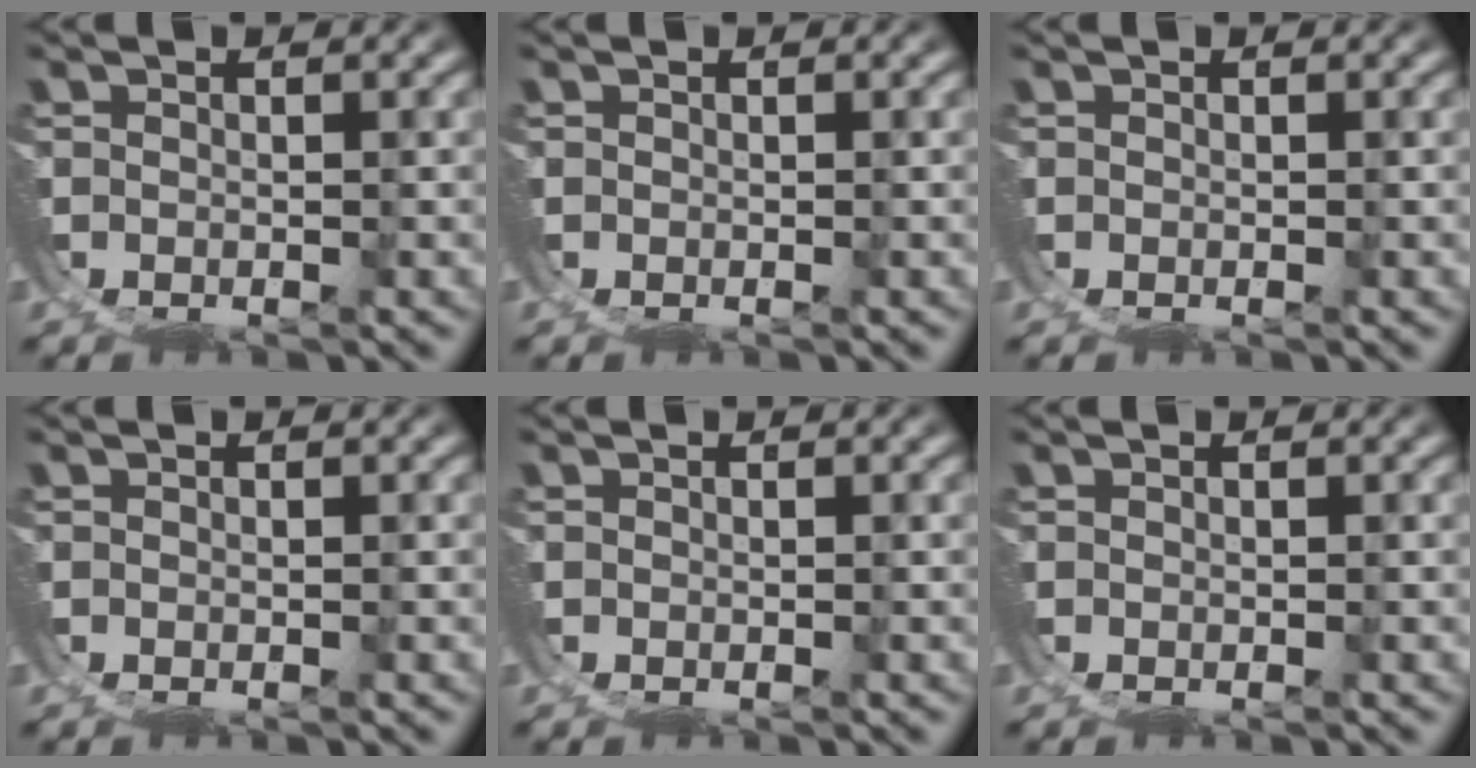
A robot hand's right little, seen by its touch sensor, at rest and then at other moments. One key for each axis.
{"total": 0.0}
{"total": 0.0}
{"total": 0.0}
{"total": 0.0}
{"total": 0.0}